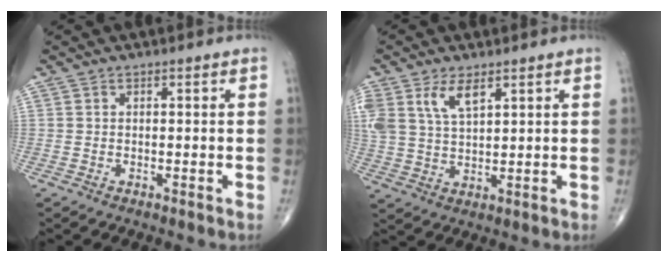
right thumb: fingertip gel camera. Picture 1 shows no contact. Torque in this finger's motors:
{"motor_torque": [0.56, 0.67, 0.36, 0.09, 0.17]}